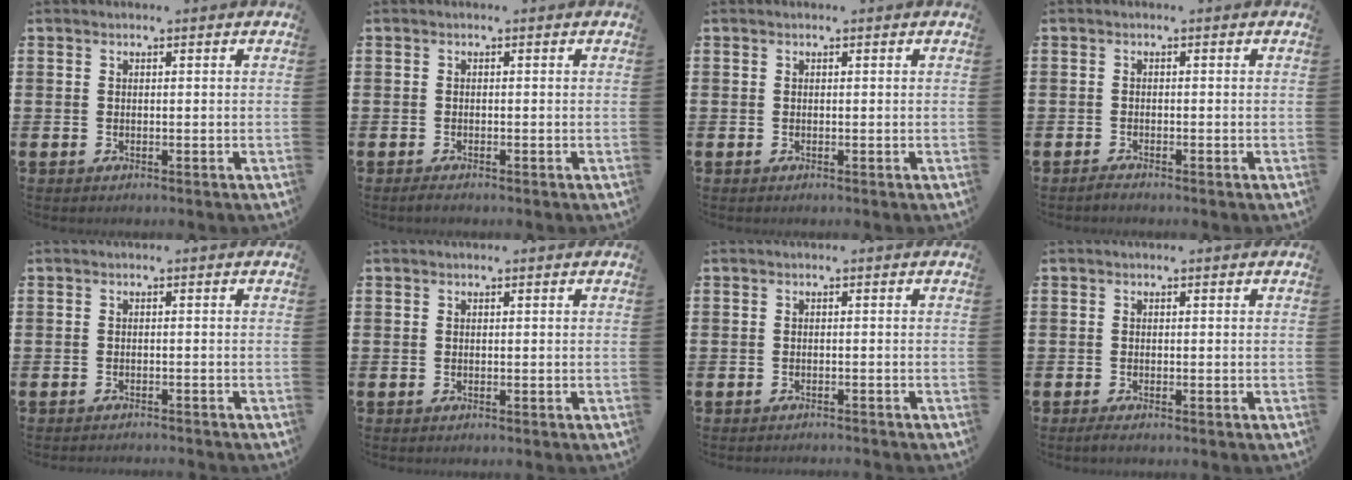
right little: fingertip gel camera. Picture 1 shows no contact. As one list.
[{"total": 0.7, "force": [-0.5, 0.2, 0.5], "torque": [-0.010, -0.002, -0.010]}, {"total": 0.0}, {"total": 0.7, "force": [-0.6, 0.1, 0.3], "torque": [-0.008, -0.003, -0.012]}, {"total": 0.8, "force": [-0.8, -0.1, 0.0], "torque": [-0.001, 0.000, -0.016]}, {"total": 0.0}, {"total": 0.6, "force": [-0.6, -0.1, -0.1], "torque": [0.001, -0.001, -0.013]}, {"total": 0.7, "force": [-0.3, 0.1, 0.7], "torque": [-0.012, -0.002, -0.006]}]